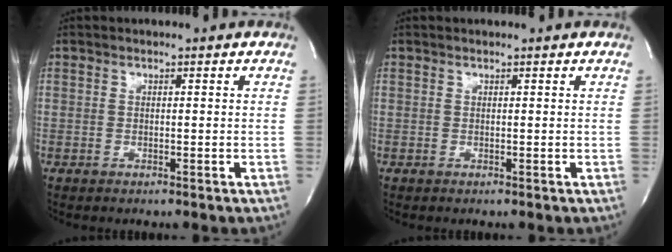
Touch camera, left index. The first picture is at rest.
{"total": 0.0}